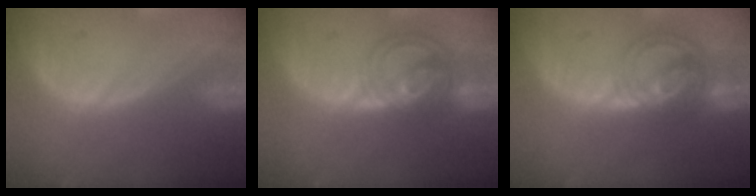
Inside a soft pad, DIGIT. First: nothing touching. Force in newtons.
{"total": 6.4, "press": 6.3, "slide": 1.6}
{"total": 6.9, "press": 6.5, "slide": 2.2}